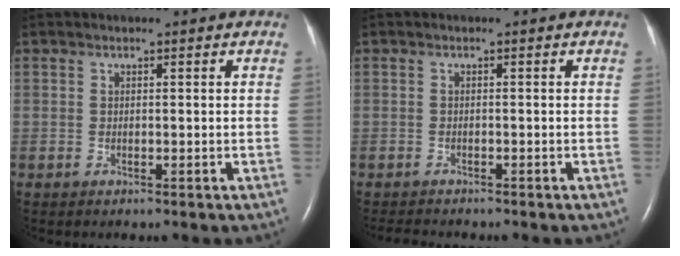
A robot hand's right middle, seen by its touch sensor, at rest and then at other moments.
{"total": 2.9, "force": [-2.8, 0.3, 0.8], "torque": [-0.011, -0.010, -0.042]}